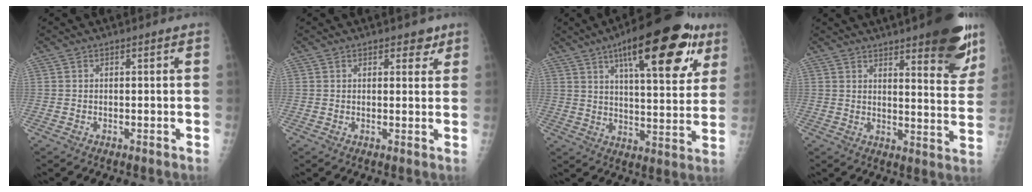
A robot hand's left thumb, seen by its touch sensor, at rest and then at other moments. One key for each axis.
{"total": 2.8, "fx": 1.8, "fy": 1.6, "fz": 1.5, "tx": 0.002, "ty": -0.007, "tz": 0.020}
{"total": 23.7, "fx": 11.9, "fy": 7.9, "fz": 18.9, "tx": -0.247, "ty": -0.023, "tz": 0.172}
{"total": 17.5, "fx": 11.1, "fy": 4.5, "fz": 12.6, "tx": -0.131, "ty": -0.062, "tz": 0.140}